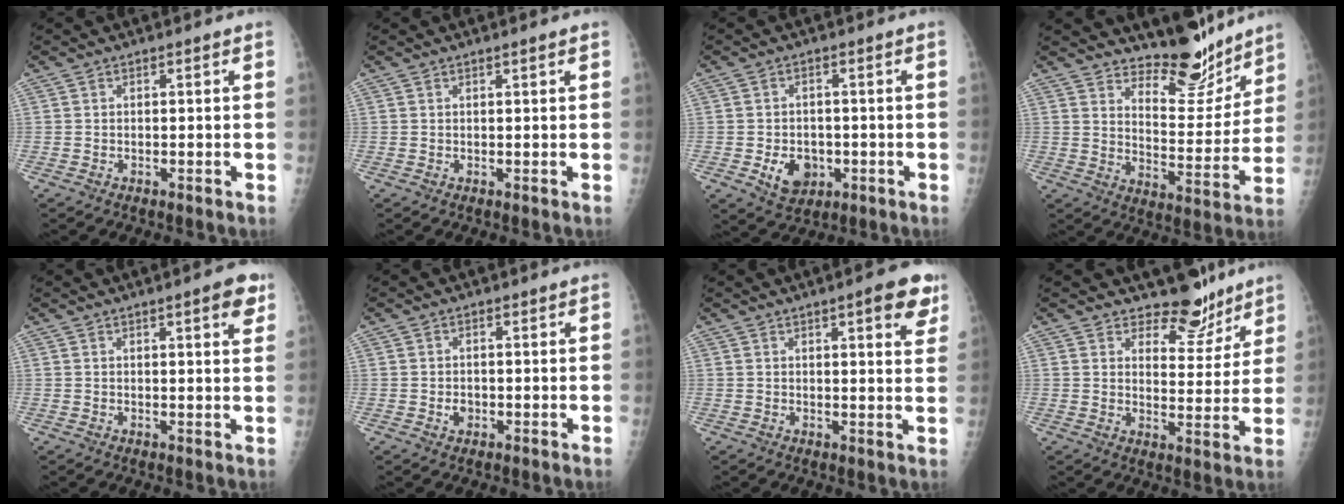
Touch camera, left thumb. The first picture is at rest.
{"total": 0.9, "force": [0.7, 0.0, 0.6], "torque": [-0.008, 0.000, 0.010]}
{"total": 6.4, "force": [-1.6, 5.1, 3.6], "torque": [-0.034, 0.002, -0.015]}
{"total": 12.2, "force": [11.0, 3.8, 3.7], "torque": [-0.020, -0.096, 0.178]}
{"total": 5.3, "force": [3.0, 1.2, 4.2], "torque": [-0.045, -0.011, 0.035]}
{"total": 1.6, "force": [-0.1, 1.4, 0.8], "torque": [-0.006, 0.001, 0.002]}
{"total": 7.9, "force": [4.4, 2.0, 6.2], "torque": [-0.059, -0.017, 0.052]}
{"total": 8.1, "force": [7.0, 3.6, 1.9], "torque": [0.006, -0.058, 0.107]}